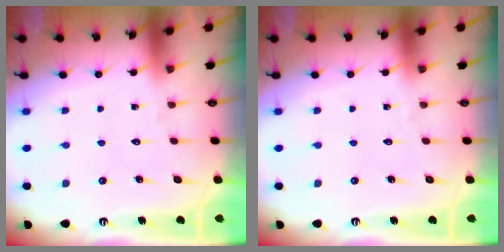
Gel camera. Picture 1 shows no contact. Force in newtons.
{"total": 0.0}